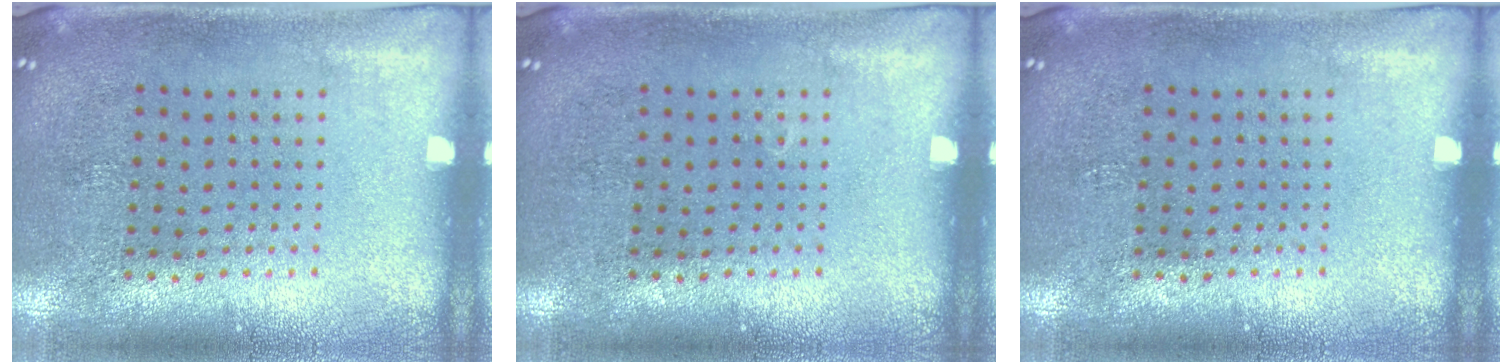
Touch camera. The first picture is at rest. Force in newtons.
{"total": 0.0}
{"total": 0.0}